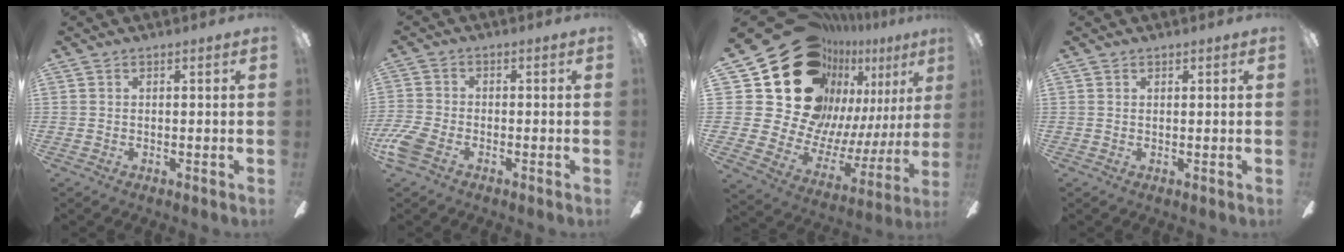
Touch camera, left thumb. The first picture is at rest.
{"total": 5.4, "force": [-2.6, 3.2, 3.6], "torque": [-0.085, 0.005, -0.049]}
{"total": 28.9, "force": [15.6, 19.1, 15.2], "torque": [-0.277, -0.124, 0.323]}
{"total": 0.9, "force": [0.8, 0.4, 0.1], "torque": [-0.002, 0.000, 0.015]}